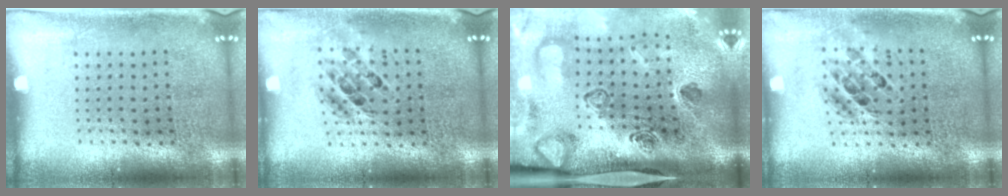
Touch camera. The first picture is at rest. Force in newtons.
{"total": 0.7, "press": 0.7, "slide": 0.2}
{"total": 4.7, "press": 3.2, "slide": 3.4}
{"total": 0.7, "press": 0.7, "slide": 0.1}